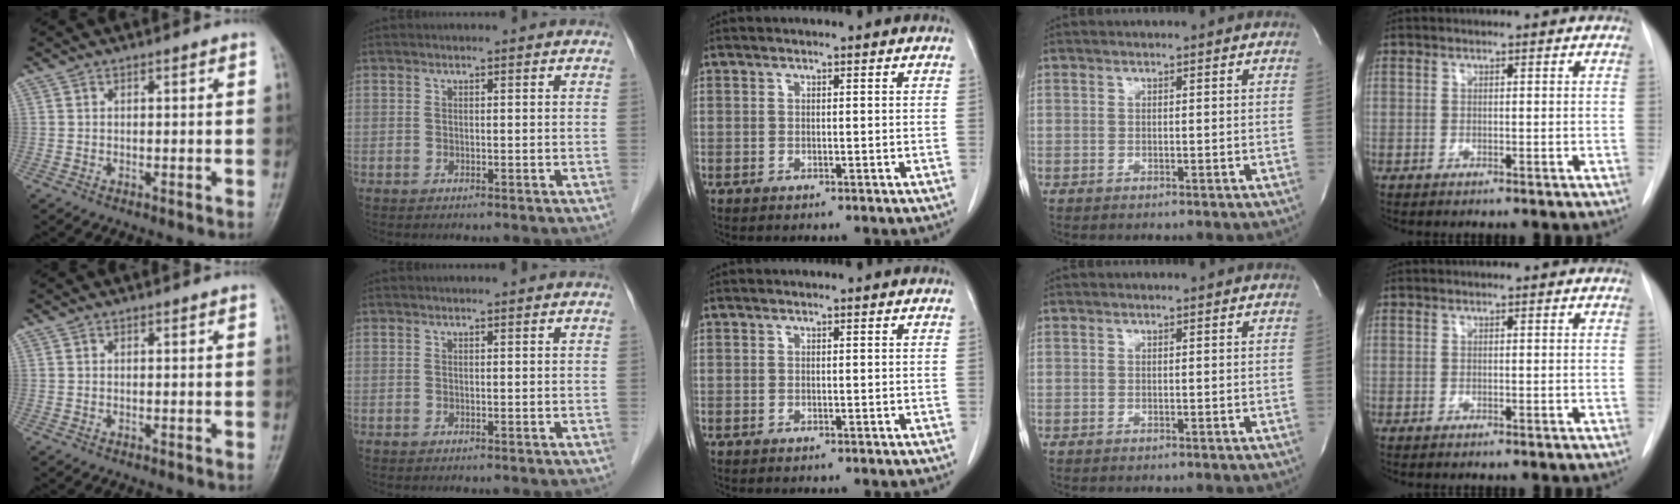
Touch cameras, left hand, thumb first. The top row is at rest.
{}